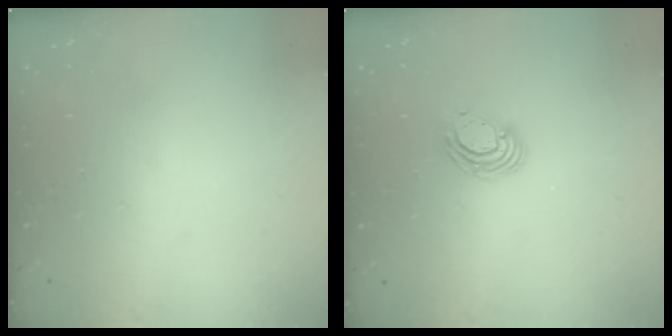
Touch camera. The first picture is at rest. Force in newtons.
{"total": 8.2, "press": 8.1, "slide": 1.4}